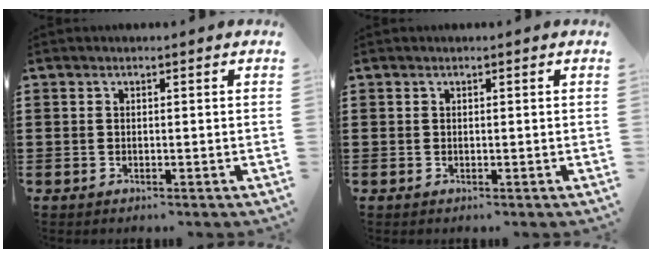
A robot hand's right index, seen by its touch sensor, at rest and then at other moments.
{"total": 0.0}